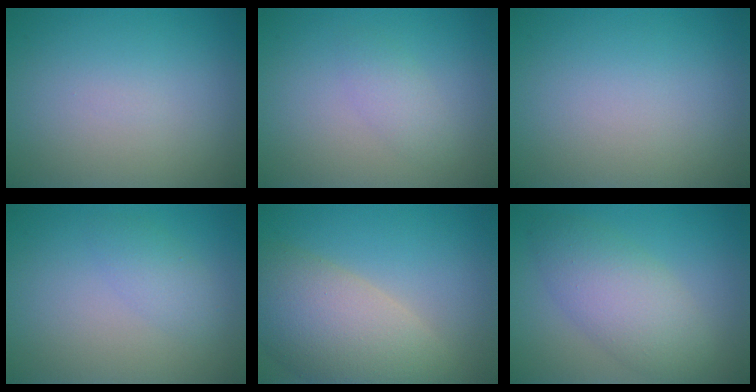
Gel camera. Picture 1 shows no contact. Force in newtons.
{"total": 1.5, "press": 1.5, "slide": 0.0}
{"total": 0.0}
{"total": 1.9, "press": 1.9, "slide": 0.0}
{"total": 8.8, "press": 8.7, "slide": 1.0}
{"total": 5.1, "press": 5.1, "slide": 0.2}